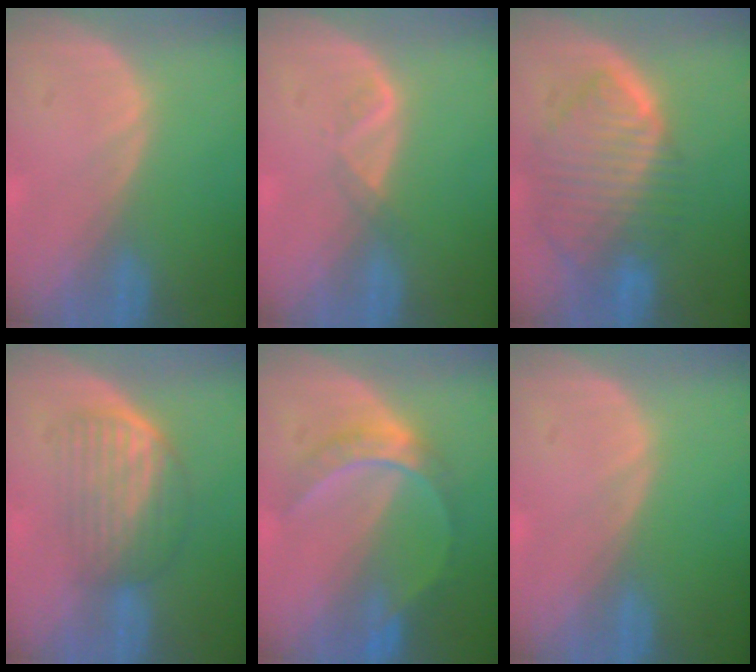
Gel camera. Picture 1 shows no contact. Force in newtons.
{"total": 1.6, "press": 1.5, "slide": 0.7}
{"total": 10.0, "press": 8.5, "slide": 5.2}
{"total": 6.9, "press": 5.9, "slide": 3.6}
{"total": 6.2, "press": 5.5, "slide": 2.7}
{"total": 0.0}